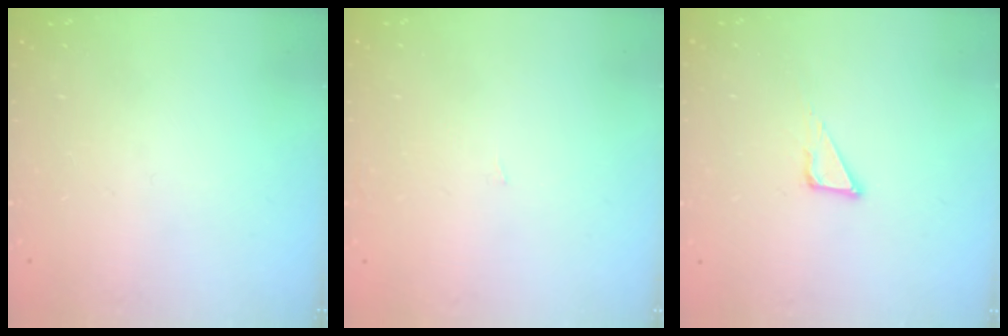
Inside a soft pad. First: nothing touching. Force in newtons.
{"total": 0.9, "press": 0.9, "slide": 0.0}
{"total": 3.8, "press": 3.8, "slide": 0.3}